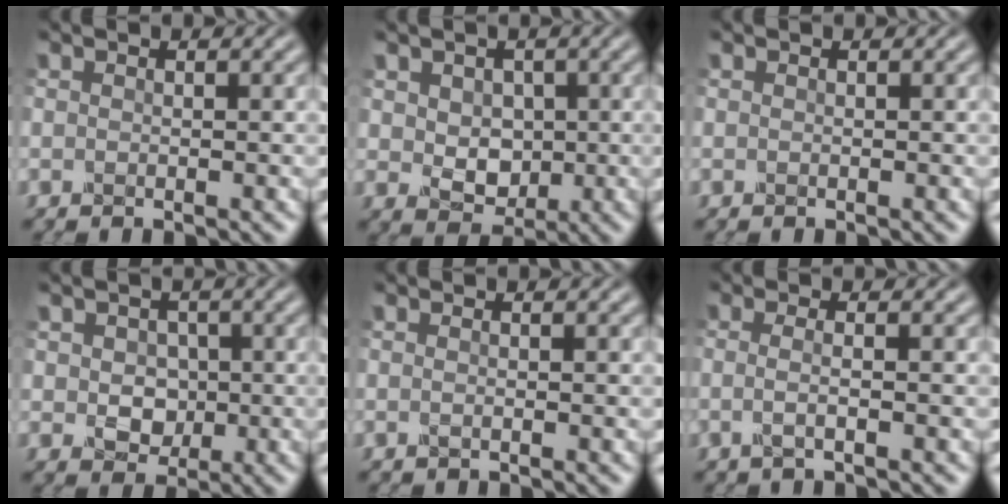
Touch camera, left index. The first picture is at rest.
{"total": 2.8, "force": [0.5, 2.4, 1.4], "torque": [-0.029, -0.008, 0.012]}
{"total": 0.0}
{"total": 2.4, "force": [0.1, 2.2, 0.8], "torque": [-0.005, -0.007, 0.000]}
{"total": 0.5, "force": [0.2, 0.3, 0.4], "torque": [0.006, -0.005, -0.009]}
{"total": 1.5, "force": [-0.3, 0.4, 1.4], "torque": [-0.025, -0.005, -0.016]}